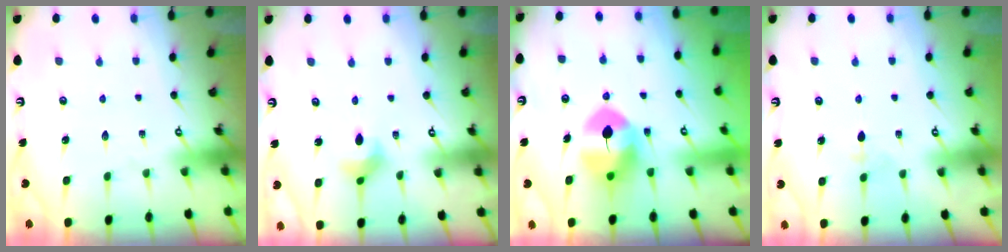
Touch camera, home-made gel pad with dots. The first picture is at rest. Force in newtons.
{"total": 4.0, "press": 3.9, "slide": 0.7}
{"total": 8.7, "press": 8.6, "slide": 1.3}
{"total": 1.9, "press": 1.9, "slide": 0.4}